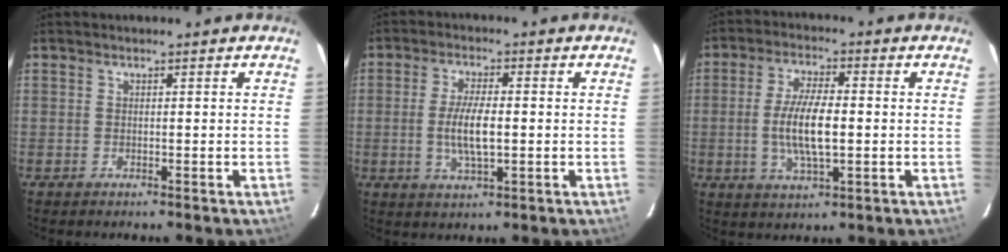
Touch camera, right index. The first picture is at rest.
{"total": 6.7, "force": [-0.6, 2.0, 6.4], "torque": [-0.127, -0.005, -0.010]}
{"total": 9.1, "force": [-0.8, 2.8, 8.6], "torque": [-0.170, -0.003, -0.014]}